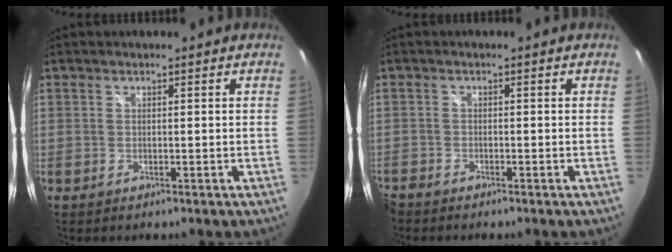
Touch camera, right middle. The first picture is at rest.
{"total": 2.5, "force": [-2.3, 0.8, 0.4], "torque": [-0.021, -0.010, -0.047]}